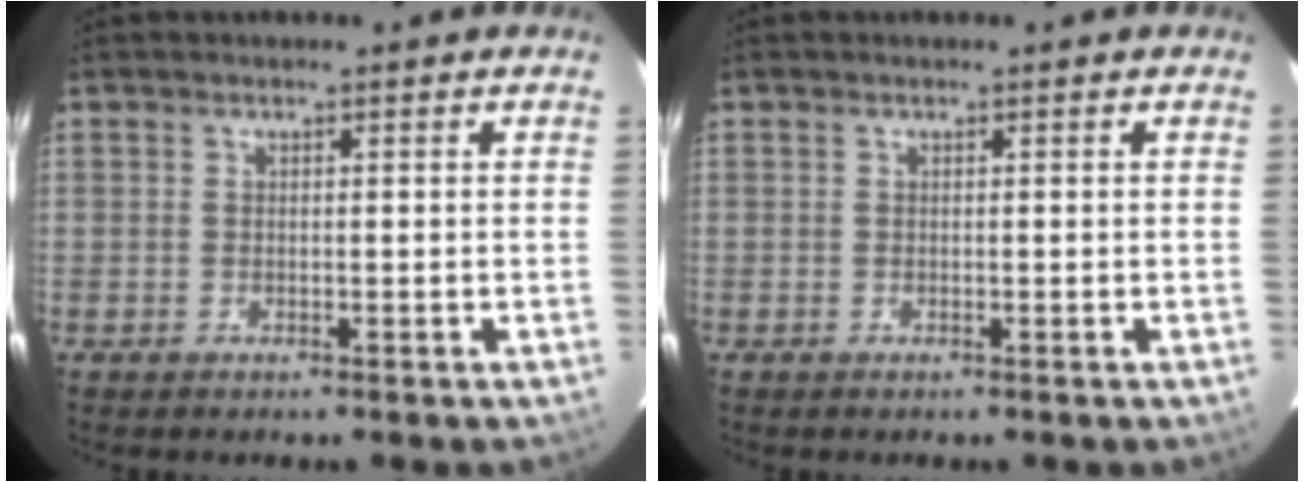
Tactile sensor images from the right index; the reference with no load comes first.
{"total": 0.0}